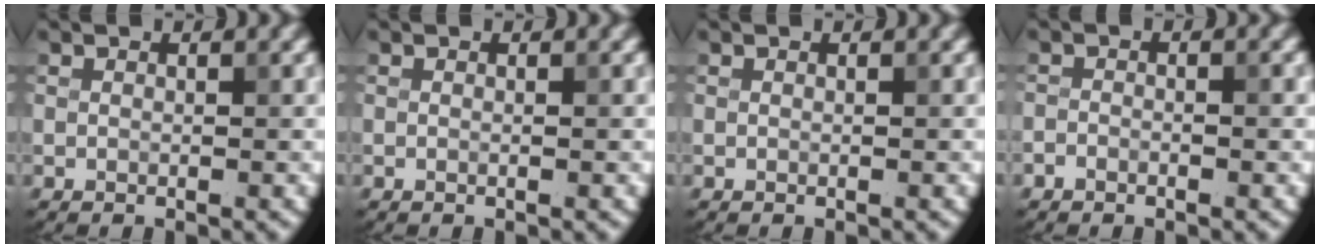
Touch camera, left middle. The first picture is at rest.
{"total": 0.0}
{"total": 0.0}
{"total": 1.1, "force": [-0.7, 0.5, 0.7], "torque": [-0.011, 0.002, -0.014]}